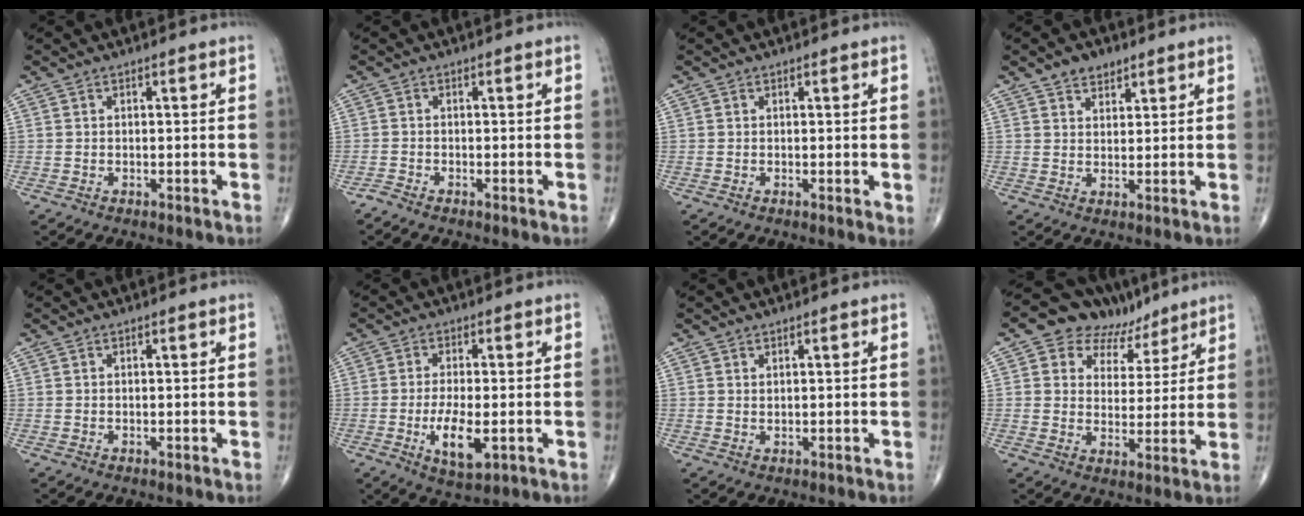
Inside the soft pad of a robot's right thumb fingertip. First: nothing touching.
{"total": 1.1, "force": [-0.9, 0.2, 0.5], "torque": [-0.014, -0.004, -0.023]}
{"total": 1.0, "force": [0.3, 0.4, 0.9], "torque": [-0.016, -0.005, 0.002]}
{"total": 4.4, "force": [2.9, 2.7, 1.9], "torque": [-0.010, -0.016, 0.049]}
{"total": 0.0}
{"total": 7.6, "force": [-1.9, 2.9, 6.8], "torque": [-0.124, -0.012, -0.029]}
{"total": 0.7, "force": [0.6, 0.3, 0.4], "torque": [-0.004, -0.005, 0.011]}
{"total": 11.6, "force": [7.6, 7.7, 4.2], "torque": [-0.016, -0.021, 0.114]}